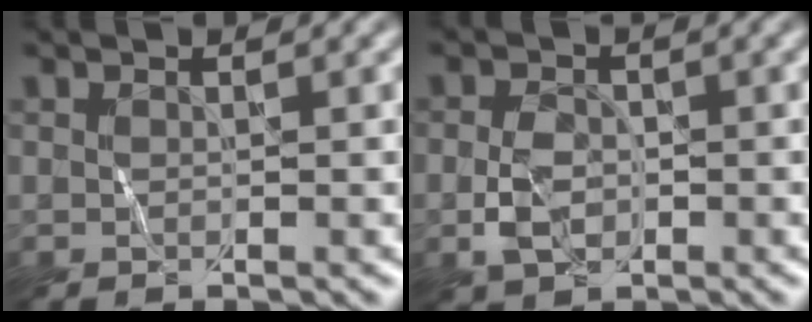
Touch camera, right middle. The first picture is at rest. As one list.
[{"total": 2.7, "force": [-0.7, 2.1, 1.6], "torque": [-0.037, 0.000, -0.015]}]